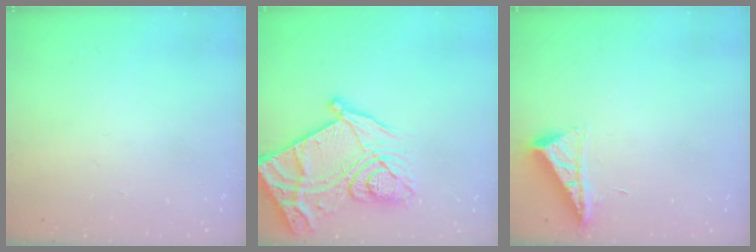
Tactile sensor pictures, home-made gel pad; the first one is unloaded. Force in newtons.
{"total": 27.1, "press": 27.1, "slide": 0.8}
{"total": 6.5, "press": 6.4, "slide": 0.9}